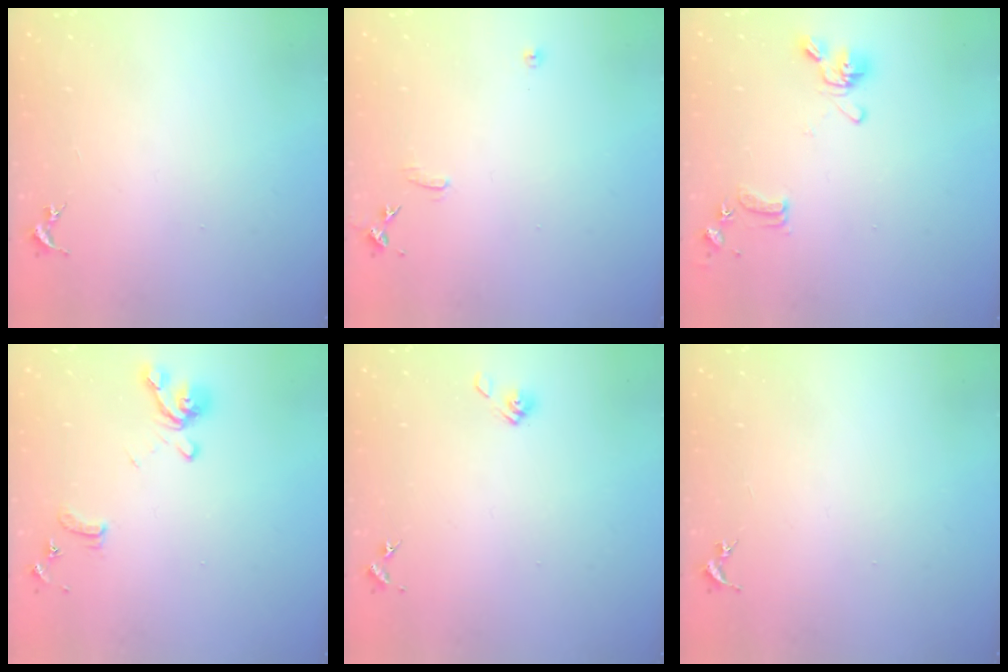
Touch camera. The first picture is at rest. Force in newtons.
{"total": 7.5, "press": 7.5, "slide": 0.6}
{"total": 13.7, "press": 13.6, "slide": 2.1}
{"total": 12.8, "press": 12.7, "slide": 1.4}
{"total": 5.4, "press": 4.9, "slide": 2.3}
{"total": 0.0}